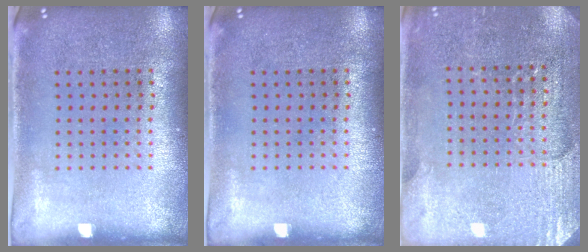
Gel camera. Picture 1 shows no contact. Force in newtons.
{"total": 0.0}
{"total": 2.9, "press": 2.9, "slide": 0.4}